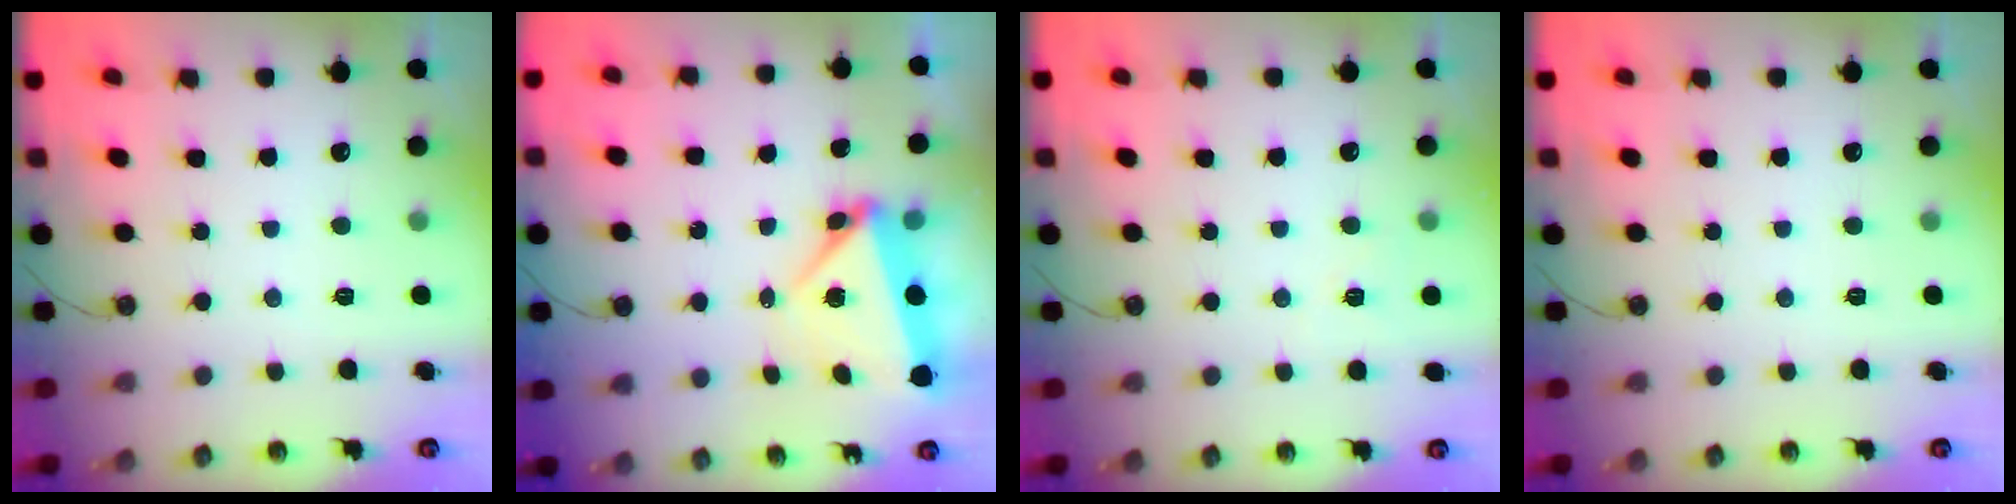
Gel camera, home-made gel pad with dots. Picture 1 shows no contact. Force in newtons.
{"total": 5.5, "press": 5.5, "slide": 0.7}
{"total": 5.0, "press": 4.5, "slide": 2.2}
{"total": 0.0}